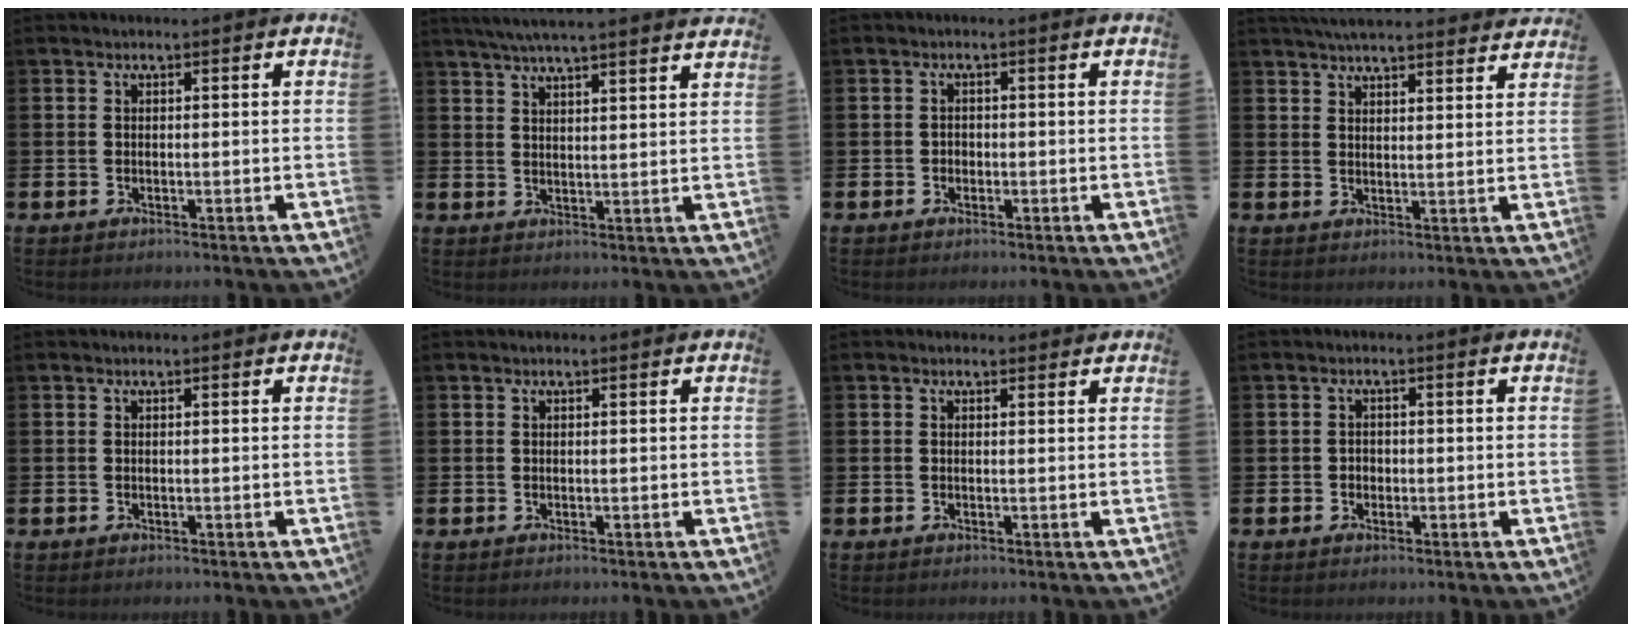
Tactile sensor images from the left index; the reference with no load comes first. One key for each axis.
{"total": 5.4, "fx": 5.1, "fy": -0.4, "fz": 1.5, "tx": -0.049, "ty": -0.017, "tz": 0.093}
{"total": 1.0, "fx": -0.4, "fy": 0.9, "fz": 0.2, "tx": -0.001, "ty": 0.004, "tz": -0.010}
{"total": 5.0, "fx": 4.9, "fy": 0.5, "fz": 1.1, "tx": -0.025, "ty": -0.020, "tz": 0.089}
{"total": 0.0}
{"total": 0.0}
{"total": 0.6, "fx": 0.4, "fy": 0.4, "fz": 0.2, "tx": 0.005, "ty": 0.002, "tz": 0.004}
{"total": 1.3, "fx": -0.4, "fy": 1.2, "fz": 0.3, "tx": 0.004, "ty": 0.001, "tz": -0.012}